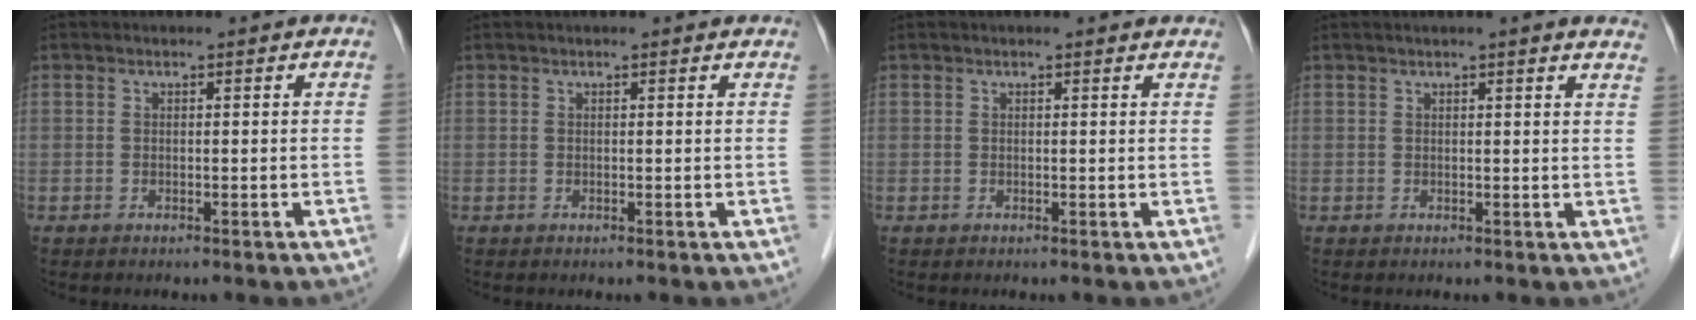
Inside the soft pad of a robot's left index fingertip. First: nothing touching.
{"total": 2.2, "force": [2.1, 0.3, 0.8], "torque": [-0.012, 0.018, 0.018]}
{"total": 3.1, "force": [2.9, 0.4, 1.0], "torque": [-0.013, 0.013, 0.022]}
{"total": 6.4, "force": [5.4, 0.0, 3.3], "torque": [-0.038, 0.006, 0.048]}